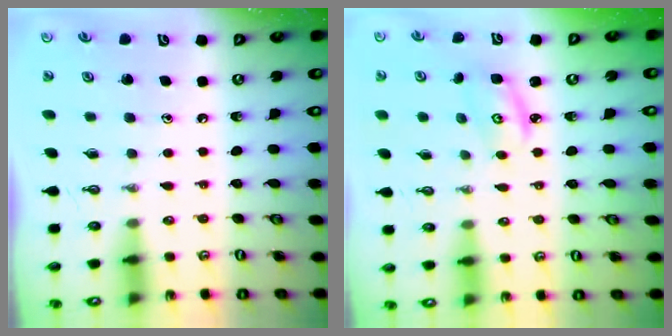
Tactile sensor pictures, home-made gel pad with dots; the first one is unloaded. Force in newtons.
{"total": 3.1, "press": 3.1, "slide": 0.2}